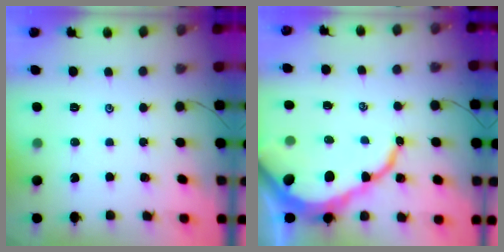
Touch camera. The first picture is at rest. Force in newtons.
{"total": 14.8, "press": 14.7, "slide": 1.4}